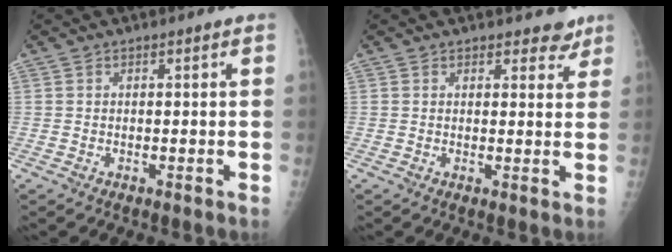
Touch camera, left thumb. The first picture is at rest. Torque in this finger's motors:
{"motor_torque": [-0.20, -0.07, -0.26, -0.04, 0.02]}